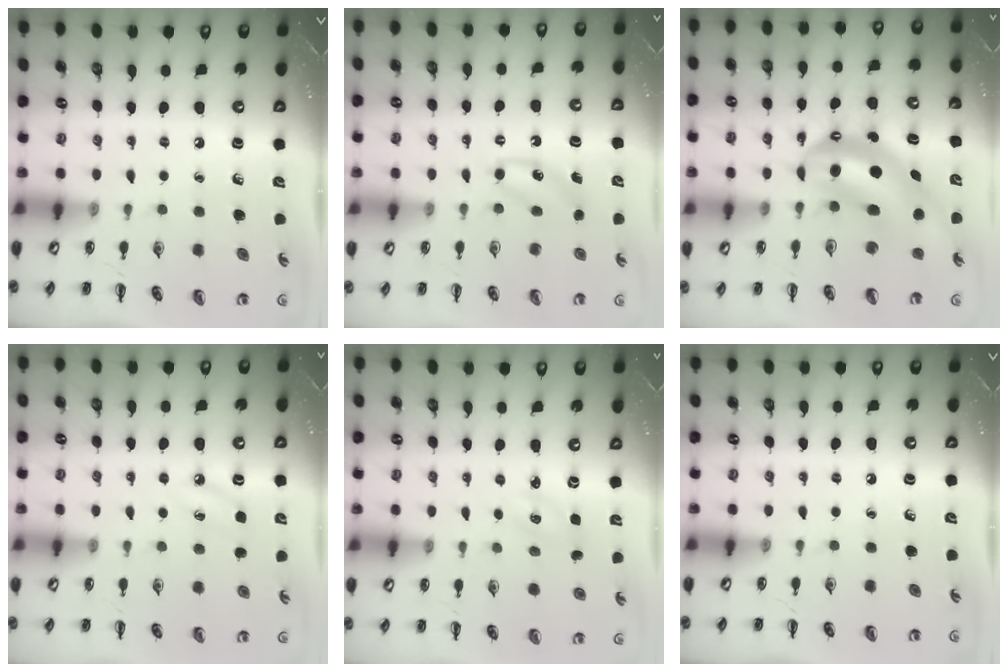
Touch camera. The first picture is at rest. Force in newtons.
{"total": 3.9, "press": 3.8, "slide": 1.0}
{"total": 9.4, "press": 9.2, "slide": 2.2}
{"total": 4.5, "press": 4.3, "slide": 1.4}
{"total": 1.8, "press": 1.7, "slide": 0.5}
{"total": 0.0}